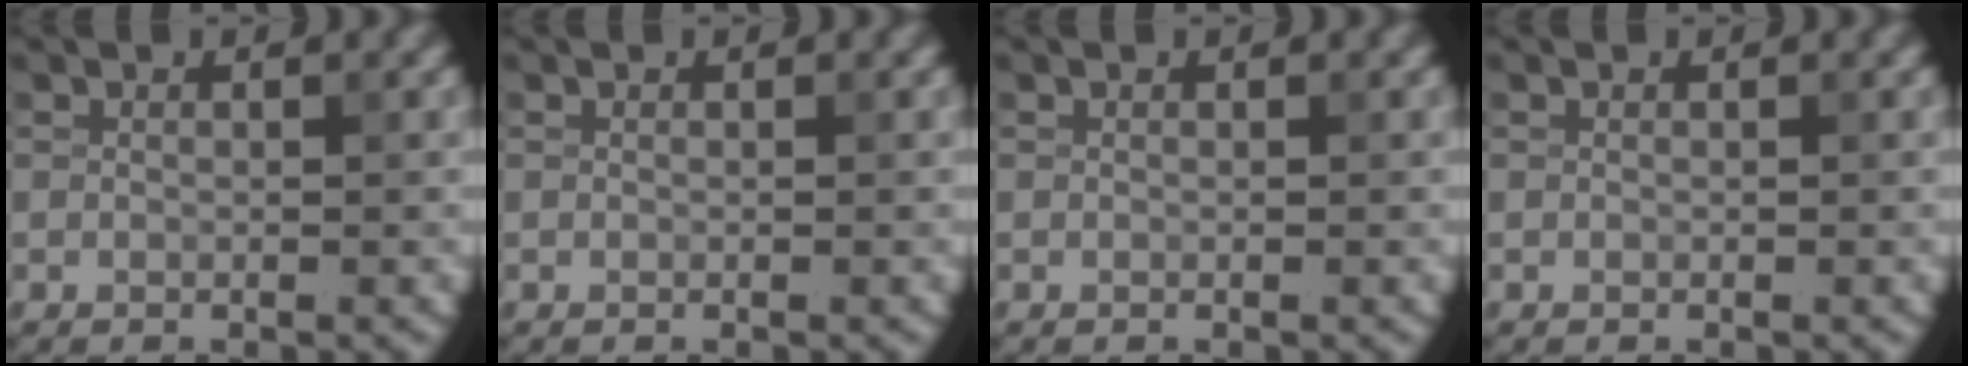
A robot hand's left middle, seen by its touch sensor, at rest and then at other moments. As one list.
[{"total": 0.0}, {"total": 0.0}, {"total": 0.0}]